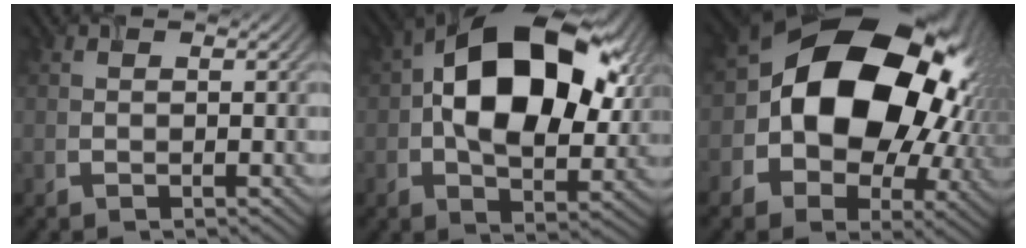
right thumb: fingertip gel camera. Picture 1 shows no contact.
{"total": 16.7, "force": [3.3, 10.1, 12.9], "torque": [-0.210, 0.010, 0.052]}
{"total": 18.2, "force": [1.2, 13.6, 12.0], "torque": [-0.198, -0.029, 0.030]}